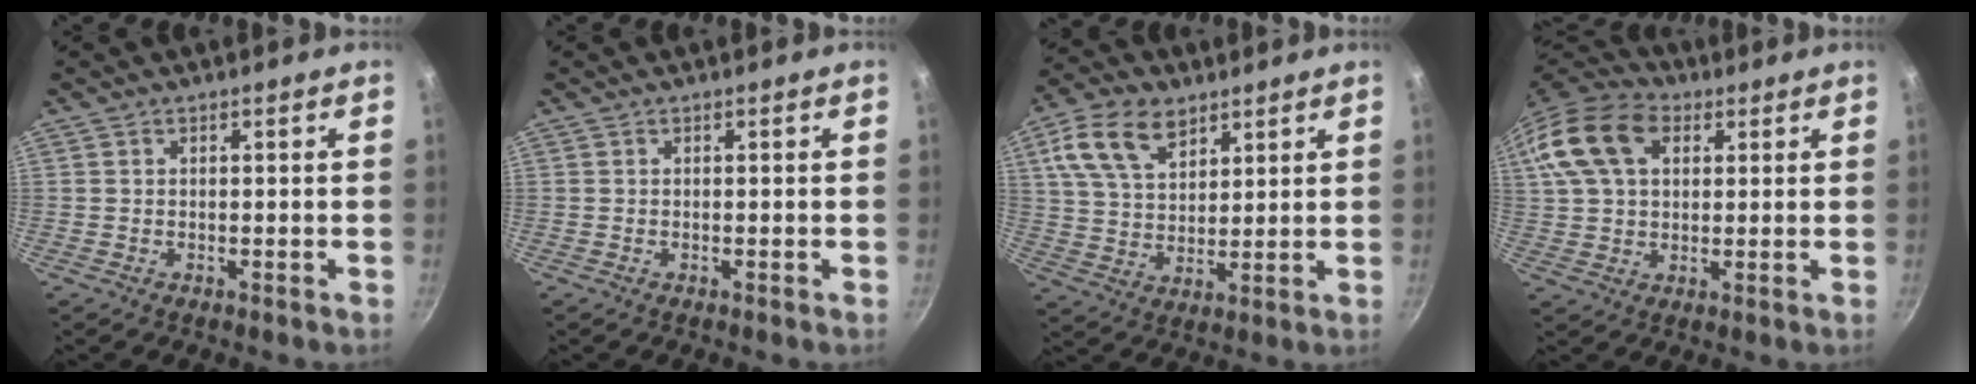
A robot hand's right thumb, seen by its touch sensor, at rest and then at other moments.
{"total": 0.0}
{"total": 12.7, "force": [6.4, 7.8, 7.6], "torque": [-0.120, -0.010, 0.120]}
{"total": 16.9, "force": [5.7, 11.4, 11.0], "torque": [-0.212, 0.019, 0.092]}